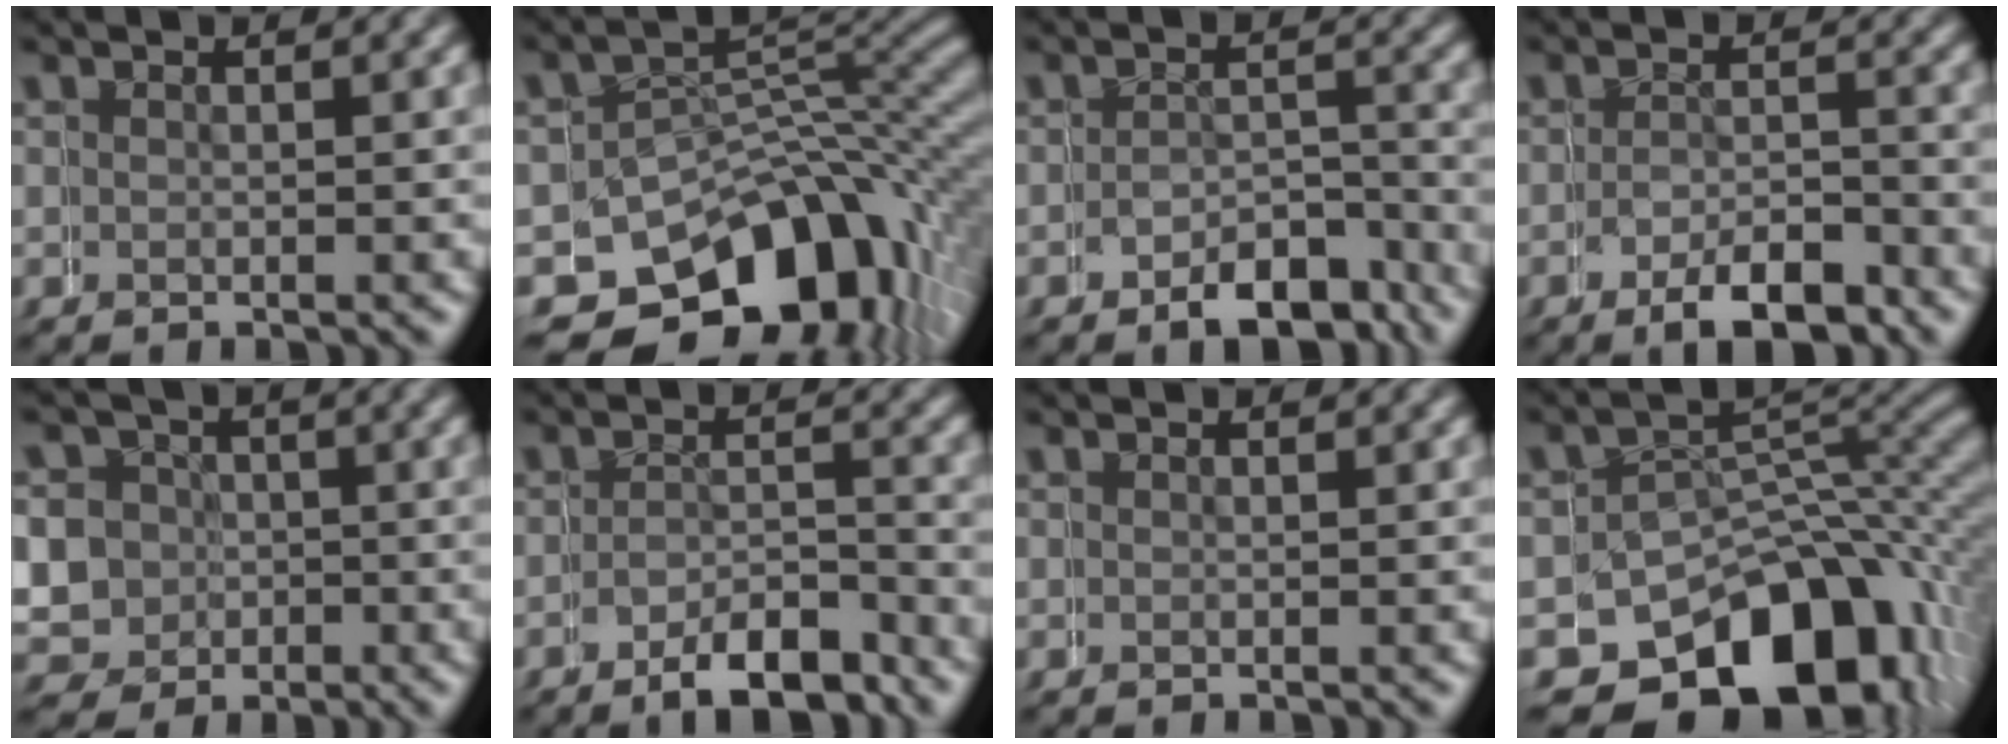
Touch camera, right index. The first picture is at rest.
{"total": 14.5, "force": [-6.8, 10.5, 7.3], "torque": [-0.111, -0.029, -0.097]}
{"total": 5.3, "force": [-4.8, 2.0, 0.8], "torque": [0.002, -0.009, -0.075]}
{"total": 4.4, "force": [-3.4, 1.9, 2.0], "torque": [-0.021, -0.010, -0.061]}
{"total": 7.3, "force": [-0.1, 7.2, 0.4], "torque": [-0.020, -0.035, -0.004]}
{"total": 5.7, "force": [-5.4, 1.7, 1.0], "torque": [-0.006, -0.011, -0.087]}
{"total": 0.0}
{"total": 13.3, "force": [-6.5, 9.2, 7.1], "torque": [-0.099, -0.028, -0.090]}